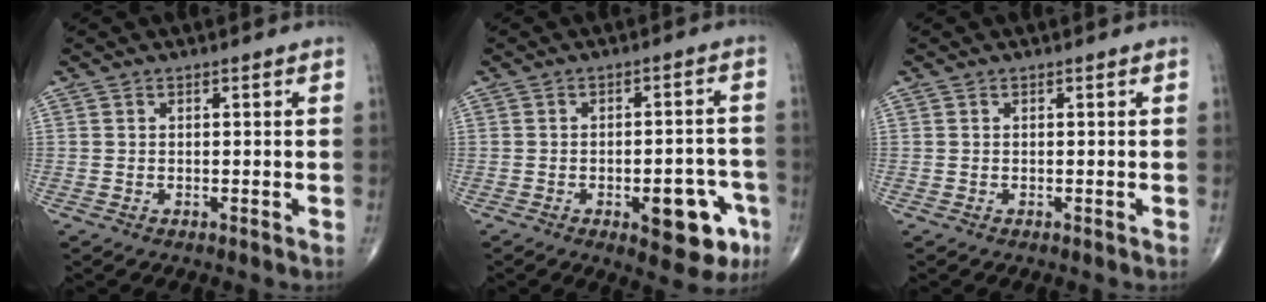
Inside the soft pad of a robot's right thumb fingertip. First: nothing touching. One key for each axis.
{"total": 10.9, "fx": -4.5, "fy": 4.7, "fz": 8.7, "tx": -0.079, "ty": 0.027, "tz": -0.049}
{"total": 0.0}